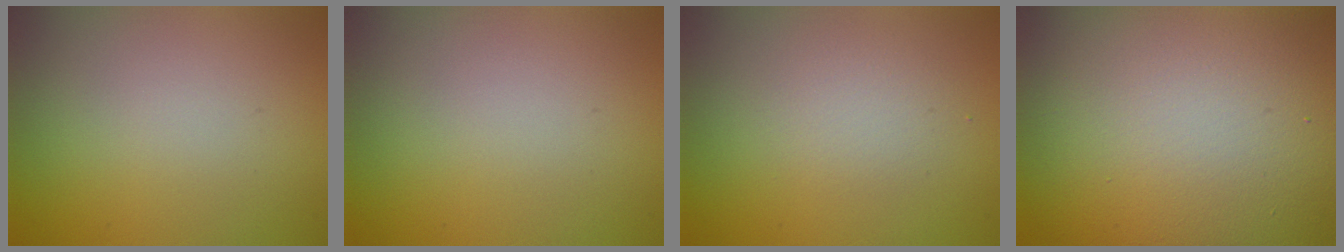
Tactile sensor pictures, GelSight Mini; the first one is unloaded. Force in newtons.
{"total": 0.0}
{"total": 1.8, "press": 1.8, "slide": 0.0}
{"total": 19.0, "press": 19.0, "slide": 1.0}